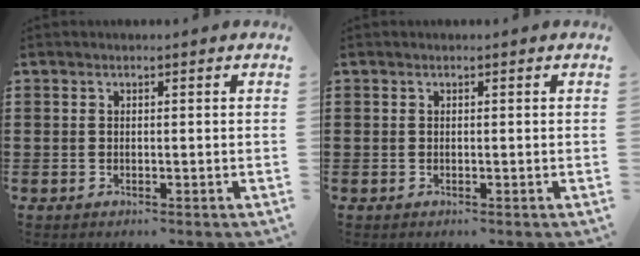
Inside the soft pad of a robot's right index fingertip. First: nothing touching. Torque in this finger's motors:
{"motor_torque": [-0.02, 0.02, 0.00, 0.00]}